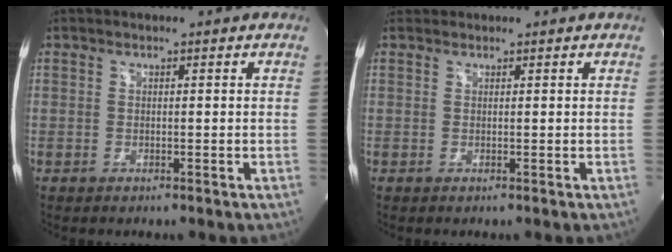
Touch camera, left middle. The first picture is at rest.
{"total": 0.9, "force": [0.9, 0.4, -0.1], "torque": [-0.004, 0.015, 0.016]}